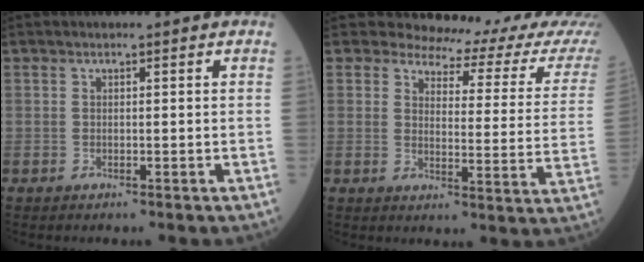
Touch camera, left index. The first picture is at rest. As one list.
[{"total": 13.4, "force": [12.9, 1.8, 3.0], "torque": [-0.017, -0.074, 0.125]}]